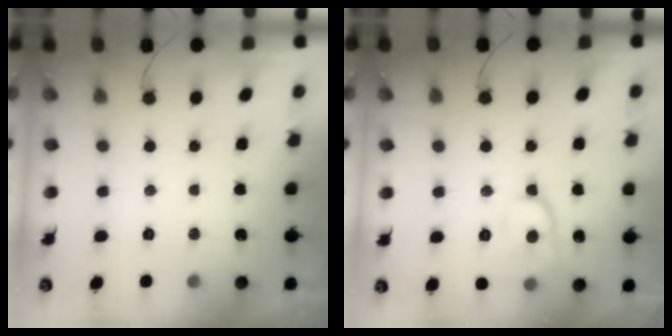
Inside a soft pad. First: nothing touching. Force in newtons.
{"total": 12.7, "press": 12.7, "slide": 1.2}